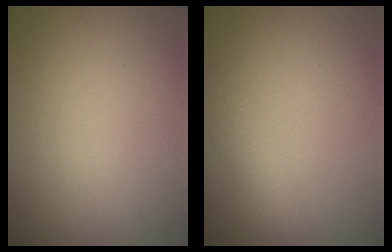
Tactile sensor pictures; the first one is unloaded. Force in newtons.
{"total": 3.0, "press": 3.0, "slide": 0.1}